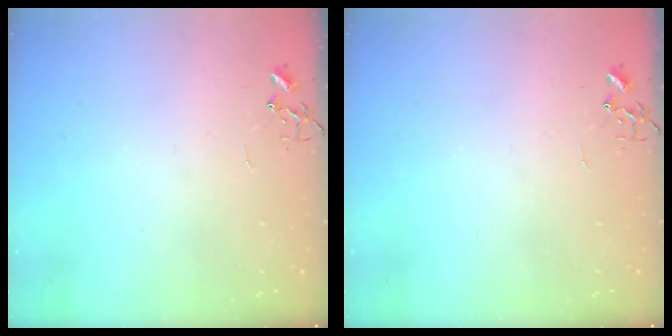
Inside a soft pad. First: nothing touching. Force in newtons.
{"total": 0.0}